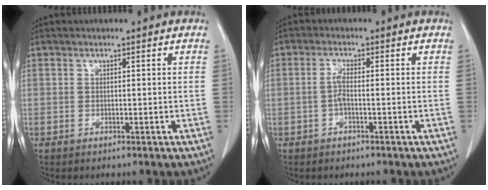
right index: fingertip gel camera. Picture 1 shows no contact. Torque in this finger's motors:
{"motor_torque": [0.46, -0.23, 0.19, 0.05]}